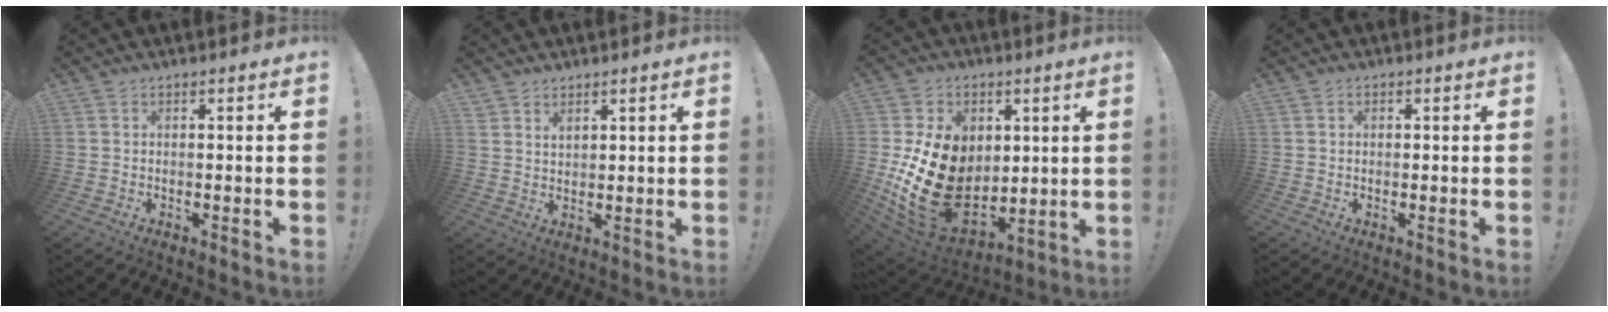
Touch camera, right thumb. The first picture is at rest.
{"total": 2.4, "force": [2.1, 1.1, 0.6], "torque": [0.000, -0.015, 0.036]}
{"total": 25.3, "force": [0.0, 18.5, 17.3], "torque": [-0.327, -0.017, 0.030]}
{"total": 0.6, "force": [0.0, 0.6, 0.2], "torque": [0.002, 0.000, 0.000]}